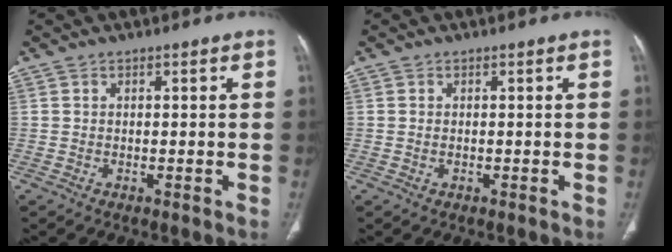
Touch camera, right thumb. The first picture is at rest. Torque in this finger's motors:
{"motor_torque": [-0.25, 0.12, -0.34, 0.18, 0.00]}